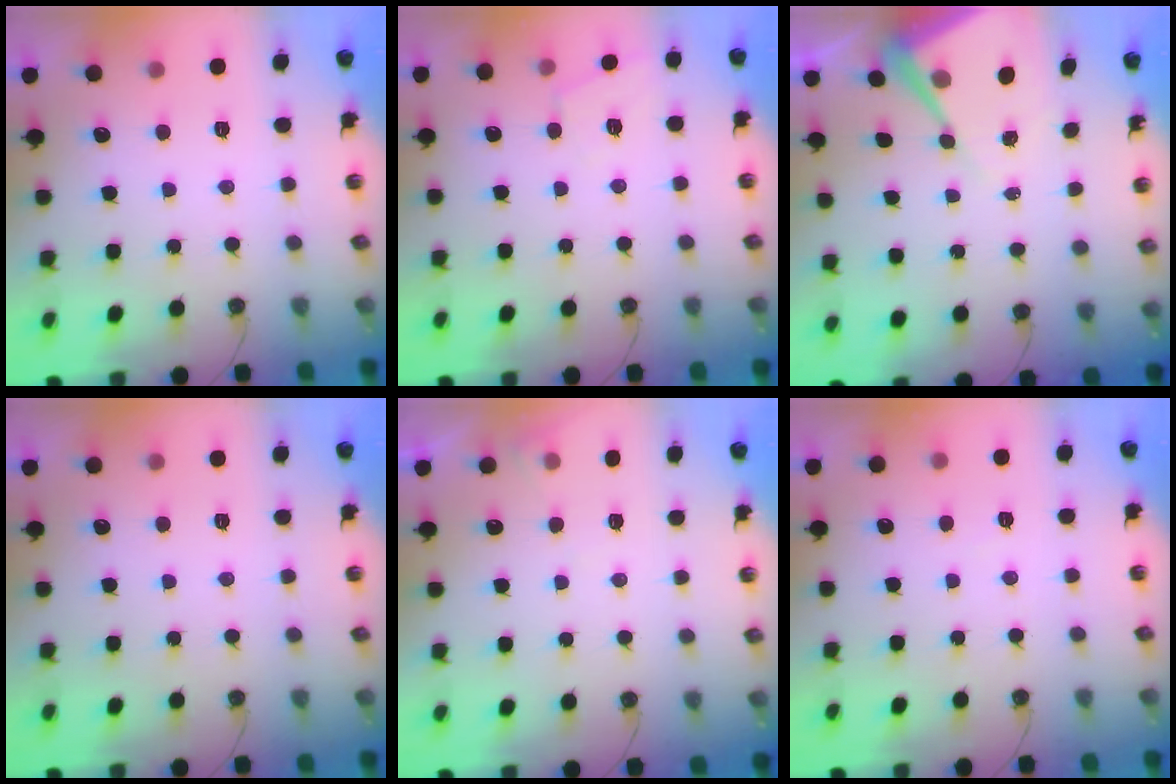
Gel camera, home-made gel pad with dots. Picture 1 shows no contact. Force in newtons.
{"total": 4.4, "press": 4.4, "slide": 0.6}
{"total": 8.8, "press": 8.7, "slide": 0.7}
{"total": 0.0}
{"total": 6.2, "press": 6.2, "slide": 0.8}
{"total": 4.8, "press": 4.7, "slide": 0.8}